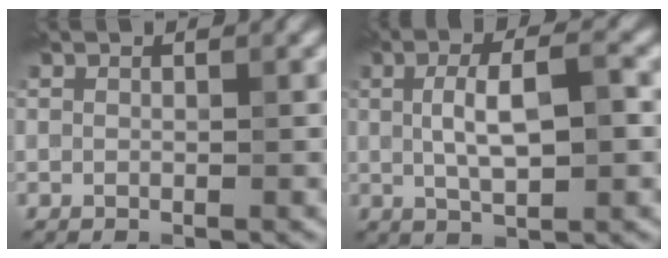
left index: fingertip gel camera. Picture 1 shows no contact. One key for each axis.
{"total": 5.1, "fx": 0.7, "fy": 1.5, "fz": 4.8, "tx": -0.090, "ty": 0.005, "tz": 0.010}